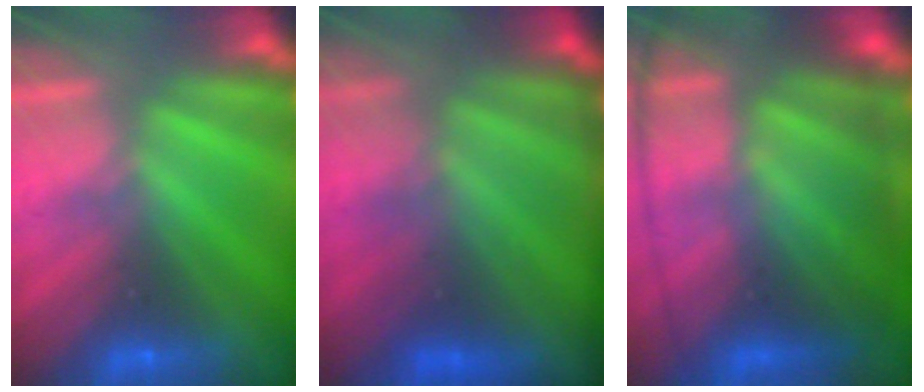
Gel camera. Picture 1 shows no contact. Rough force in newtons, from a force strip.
{"total": 7.6}
{"total": 10.2}